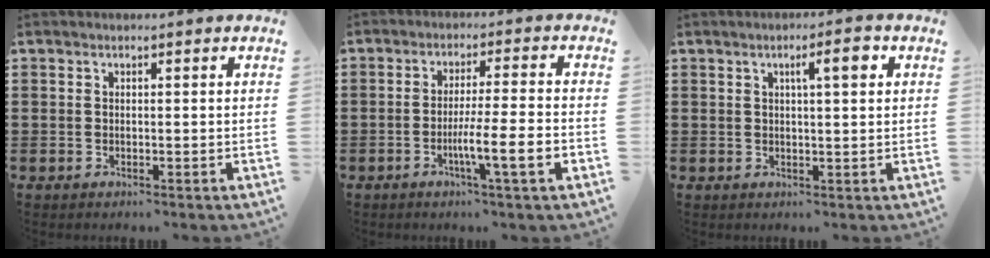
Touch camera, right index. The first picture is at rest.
{"total": 7.4, "force": [-2.6, 0.1, 6.9], "torque": [-0.121, -0.012, -0.047]}
{"total": 3.8, "force": [1.3, 0.7, 3.5], "torque": [-0.055, 0.002, 0.015]}